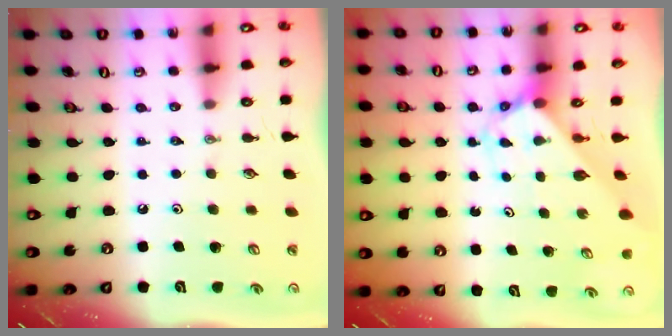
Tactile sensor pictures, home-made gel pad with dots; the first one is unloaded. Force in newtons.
{"total": 2.4, "press": 2.4, "slide": 0.2}